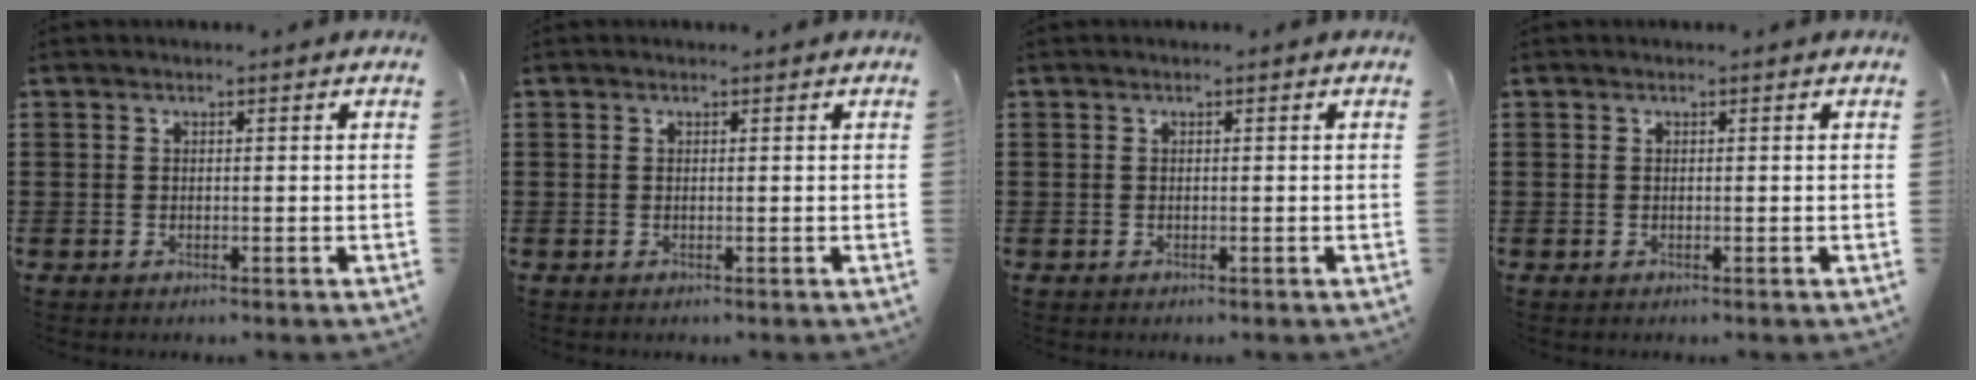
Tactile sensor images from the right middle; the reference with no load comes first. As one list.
[{"total": 0.0}, {"total": 0.0}, {"total": 0.0}]